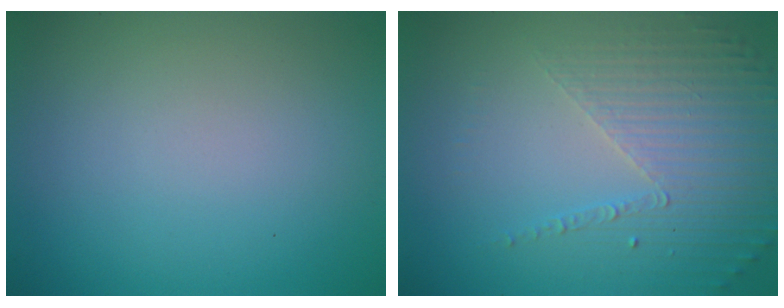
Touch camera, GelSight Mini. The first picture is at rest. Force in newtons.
{"total": 4.6, "press": 3.2, "slide": 3.4}